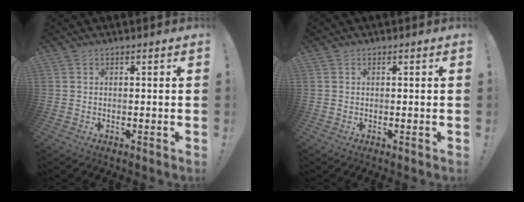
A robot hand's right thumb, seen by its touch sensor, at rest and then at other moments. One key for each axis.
{"total": 0.0}